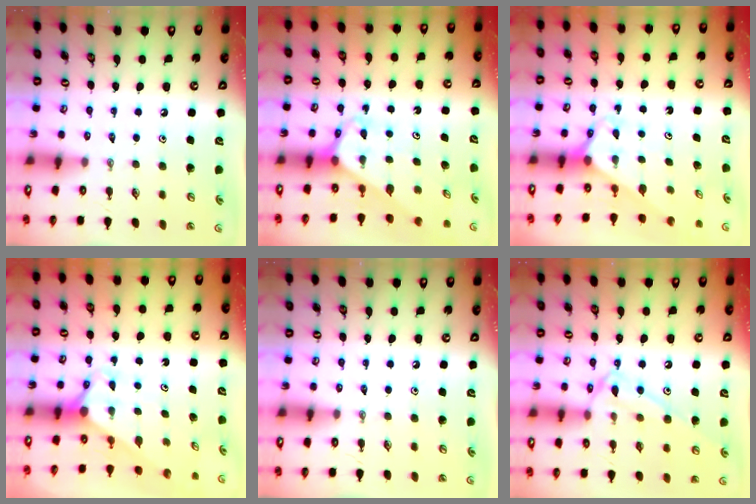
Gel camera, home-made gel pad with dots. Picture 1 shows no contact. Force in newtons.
{"total": 3.3, "press": 3.3, "slide": 0.2}
{"total": 2.6, "press": 2.6, "slide": 0.1}
{"total": 3.0, "press": 3.0, "slide": 0.0}
{"total": 0.0}
{"total": 12.9, "press": 12.9, "slide": 1.0}